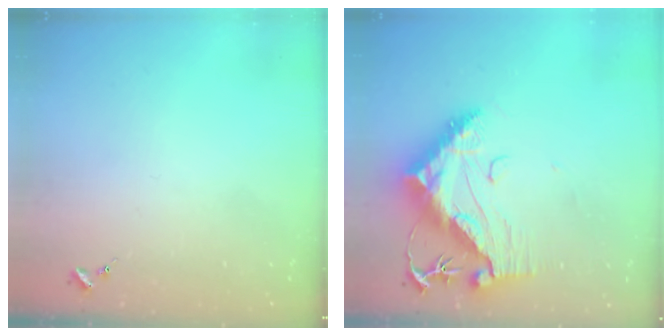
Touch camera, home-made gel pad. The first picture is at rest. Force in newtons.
{"total": 16.5, "press": 16.4, "slide": 1.3}